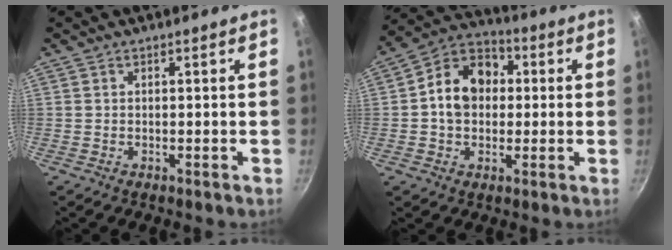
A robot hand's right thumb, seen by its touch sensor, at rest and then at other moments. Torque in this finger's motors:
{"motor_torque": [-0.25, 0.64, 0.53, 0.54, 0.07]}